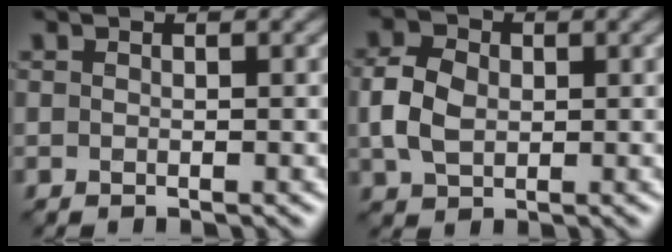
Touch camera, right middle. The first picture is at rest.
{"total": 4.1, "force": [0.2, 3.1, 2.7], "torque": [-0.064, 0.004, 0.002]}